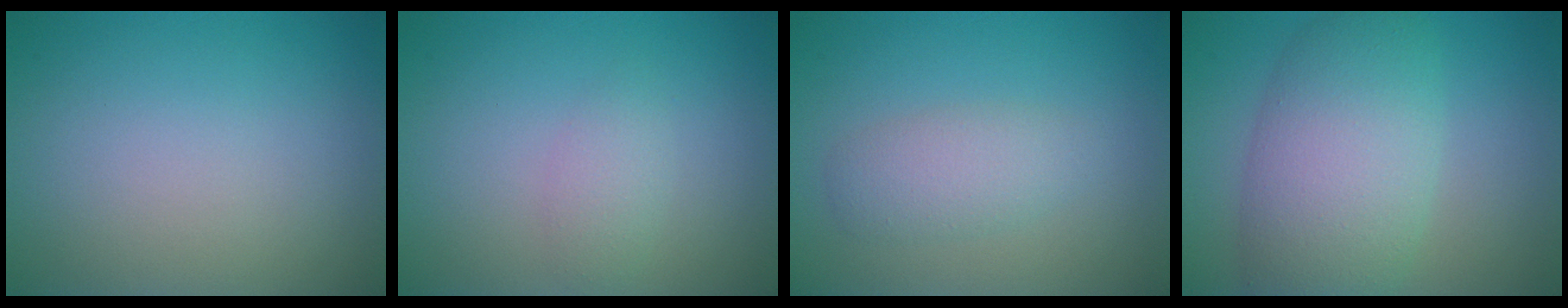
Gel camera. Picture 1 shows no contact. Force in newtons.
{"total": 1.5, "press": 1.5, "slide": 0.0}
{"total": 2.5, "press": 2.5, "slide": 0.0}
{"total": 8.0, "press": 8.0, "slide": 0.3}